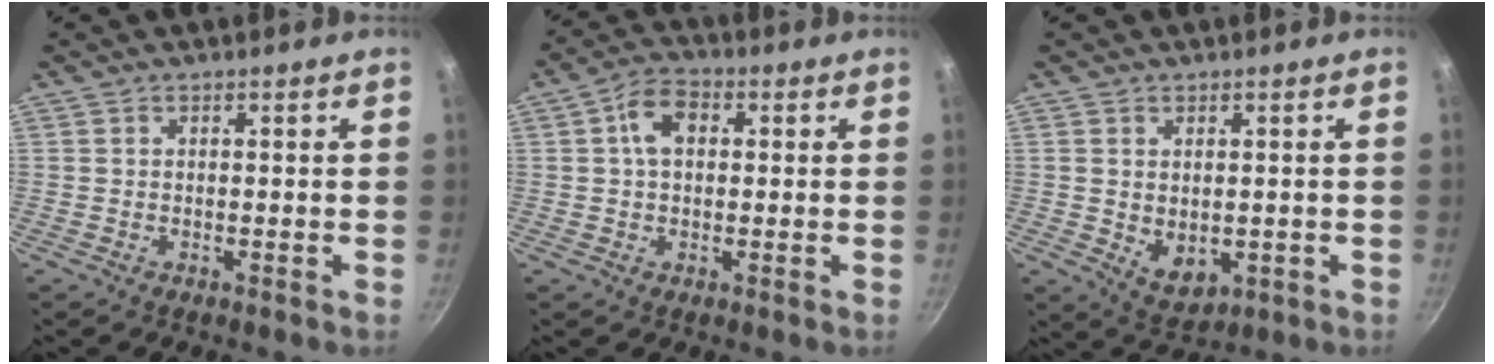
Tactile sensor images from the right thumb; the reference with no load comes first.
{"total": 6.7, "force": [1.3, 4.5, 4.7], "torque": [-0.063, 0.014, 0.013]}
{"total": 5.9, "force": [-0.1, 4.1, 4.2], "torque": [-0.057, -0.015, 0.013]}